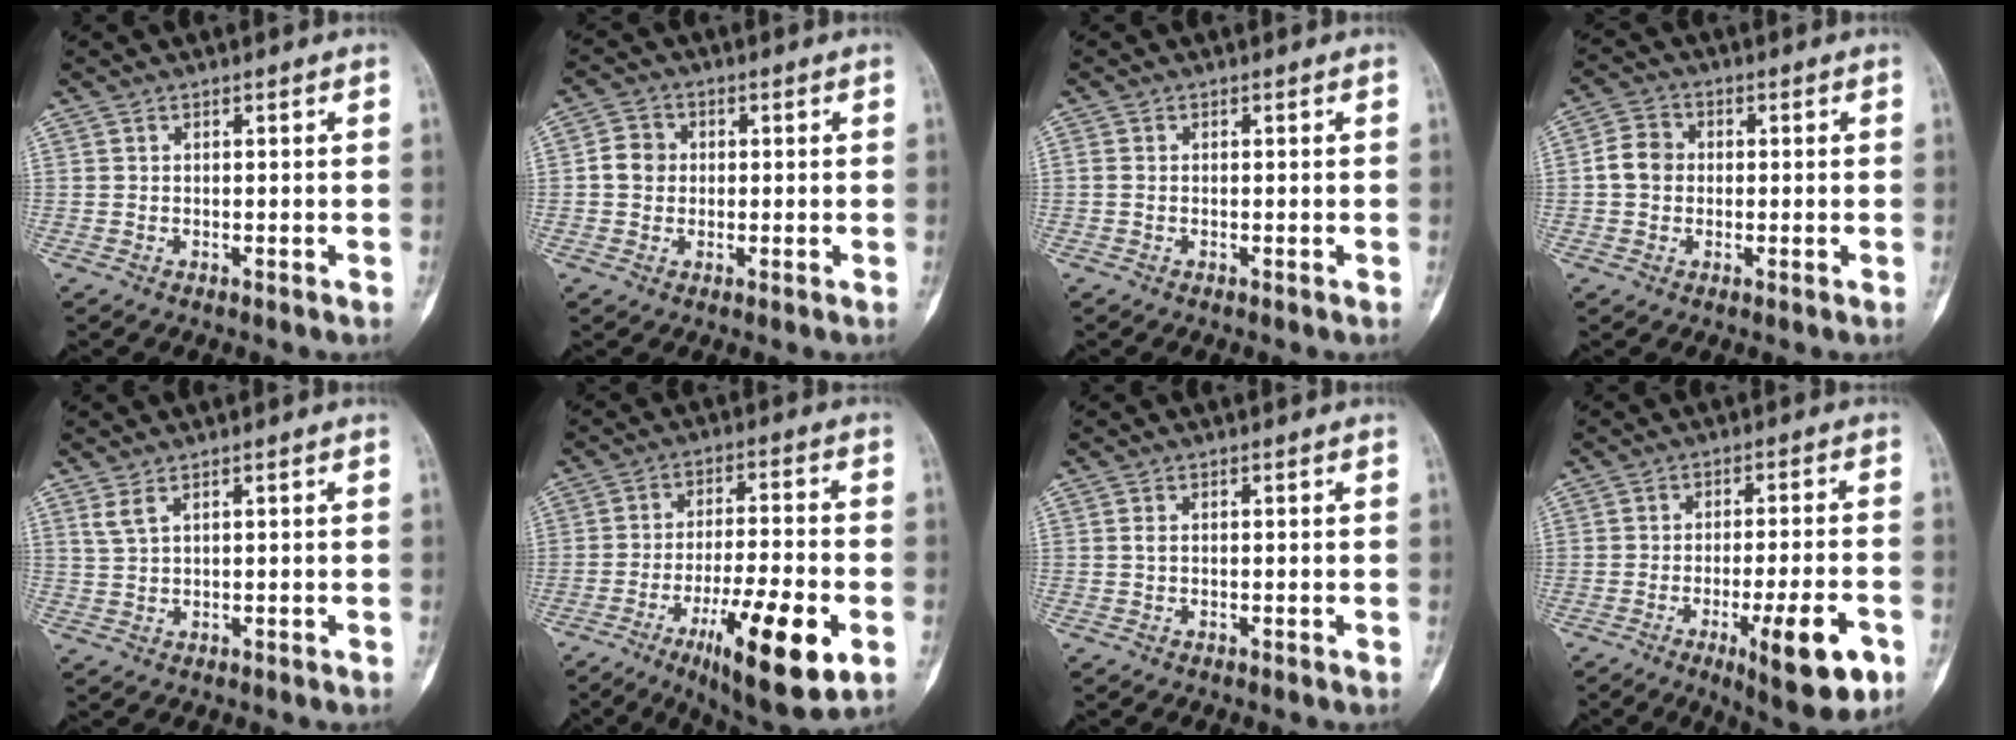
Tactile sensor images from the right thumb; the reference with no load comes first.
{"total": 4.5, "force": [0.1, 4.0, 2.0], "torque": [-0.020, 0.008, -0.004]}
{"total": 0.7, "force": [-0.1, 0.5, 0.5], "torque": [-0.010, -0.001, -0.004]}
{"total": 5.3, "force": [0.0, 4.5, 2.8], "torque": [-0.041, 0.012, -0.009]}
{"total": 2.3, "force": [1.4, 0.7, 1.7], "torque": [-0.044, 0.001, 0.038]}
{"total": 17.3, "force": [-6.9, 4.1, 15.3], "torque": [-0.250, 0.011, -0.102]}
{"total": 0.6, "force": [0.1, 0.3, 0.6], "torque": [-0.012, 0.001, -0.001]}
{"total": 12.3, "force": [-5.1, 2.6, 10.9], "torque": [-0.154, 0.009, -0.068]}